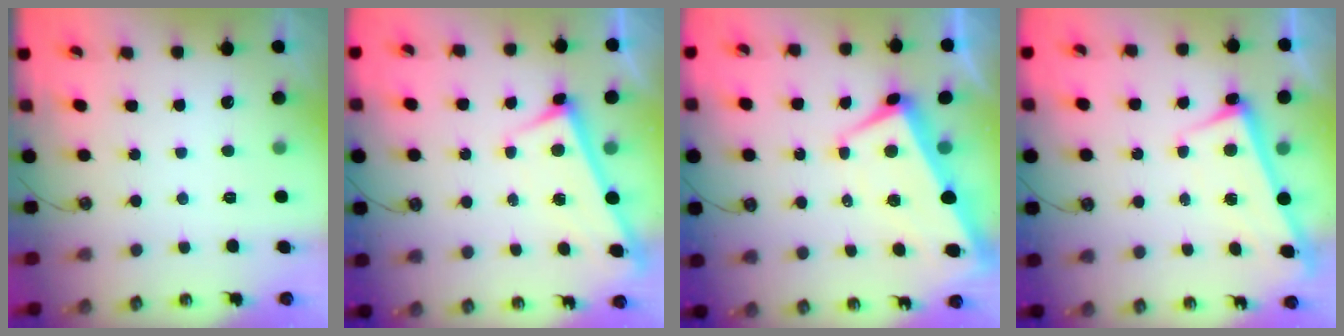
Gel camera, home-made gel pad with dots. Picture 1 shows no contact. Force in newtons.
{"total": 2.9, "press": 2.9, "slide": 0.1}
{"total": 1.4, "press": 1.0, "slide": 0.9}
{"total": 2.8, "press": 2.8, "slide": 0.4}